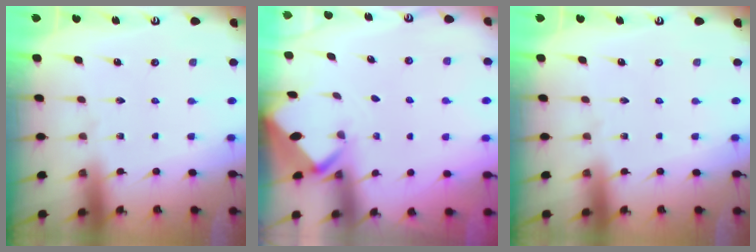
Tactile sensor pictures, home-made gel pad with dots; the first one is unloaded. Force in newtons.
{"total": 2.0, "press": 2.0, "slide": 0.0}
{"total": 0.0}